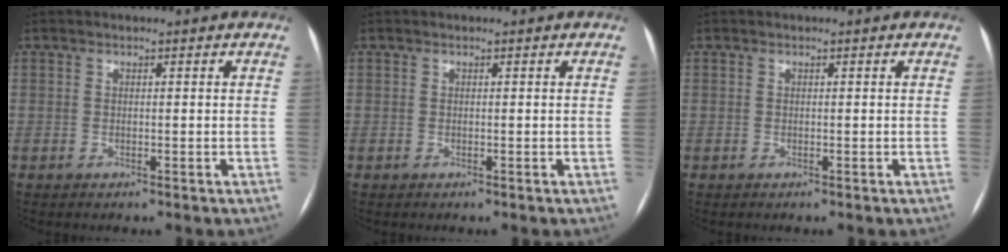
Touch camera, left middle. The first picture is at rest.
{"total": 0.0}
{"total": 0.0}